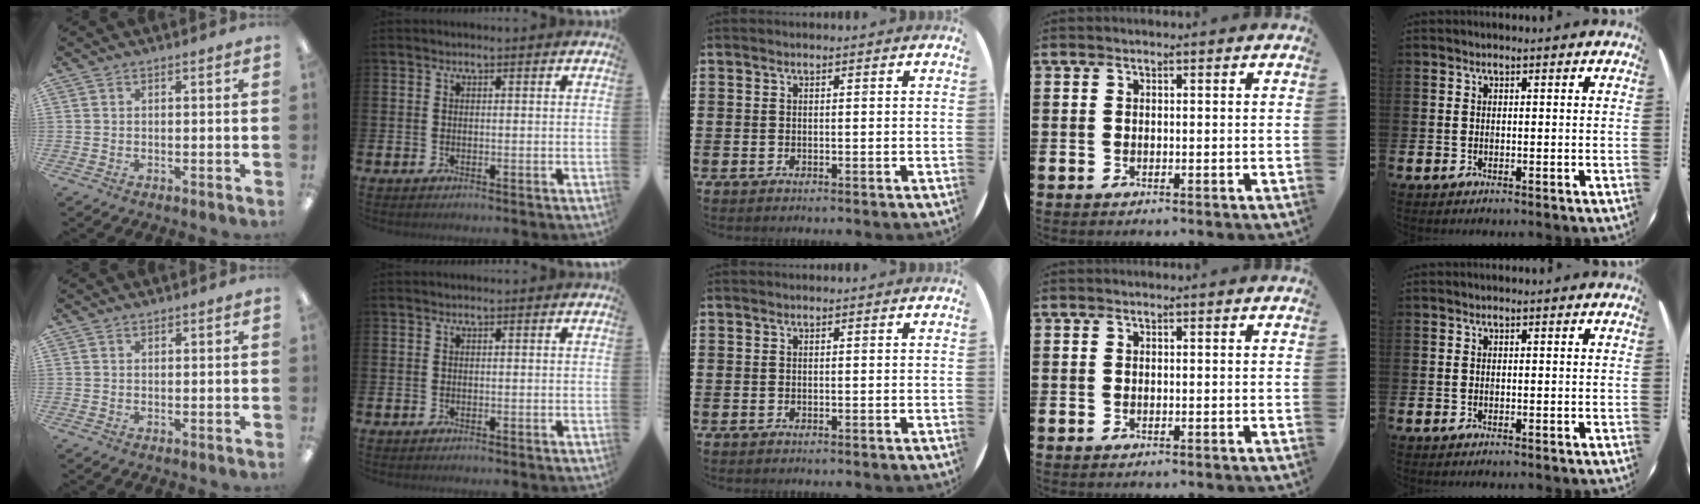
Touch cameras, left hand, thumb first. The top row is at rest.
{"thumb": {"total": 0.7, "force": [0.6, 0.2, 0.2], "torque": [-0.004, 0.000, 0.012]}}